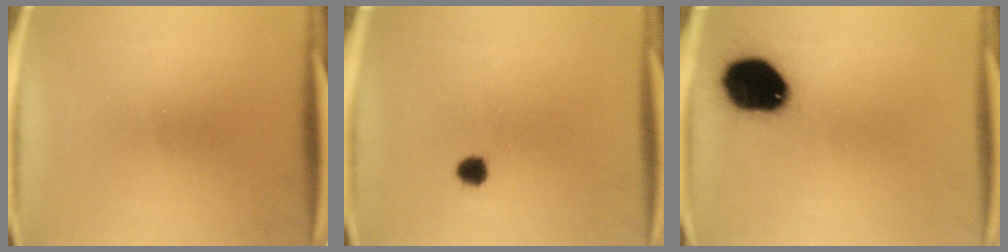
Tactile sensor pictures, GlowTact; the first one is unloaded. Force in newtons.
{"total": 2.4}
{"total": 16.3}